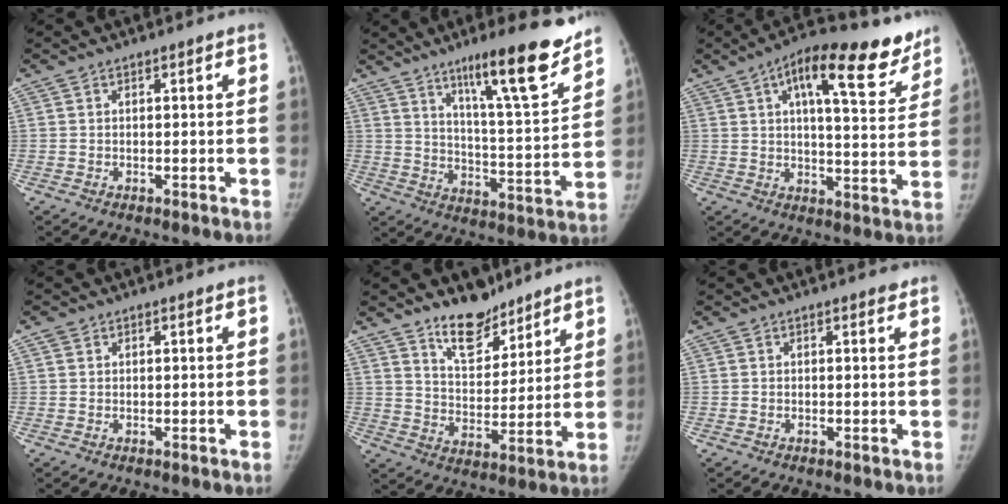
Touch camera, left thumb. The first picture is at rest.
{"total": 18.6, "force": [12.8, 2.5, 13.3], "torque": [-0.172, -0.078, 0.201]}
{"total": 18.1, "force": [10.7, 6.6, 13.0], "torque": [-0.143, -0.028, 0.151]}
{"total": 1.0, "force": [0.6, 0.7, 0.3], "torque": [-0.001, -0.003, 0.011]}
{"total": 10.7, "force": [8.3, 5.1, 4.4], "torque": [-0.043, -0.066, 0.149]}
{"total": 0.8, "force": [0.7, 0.3, 0.3], "torque": [-0.003, -0.004, 0.006]}